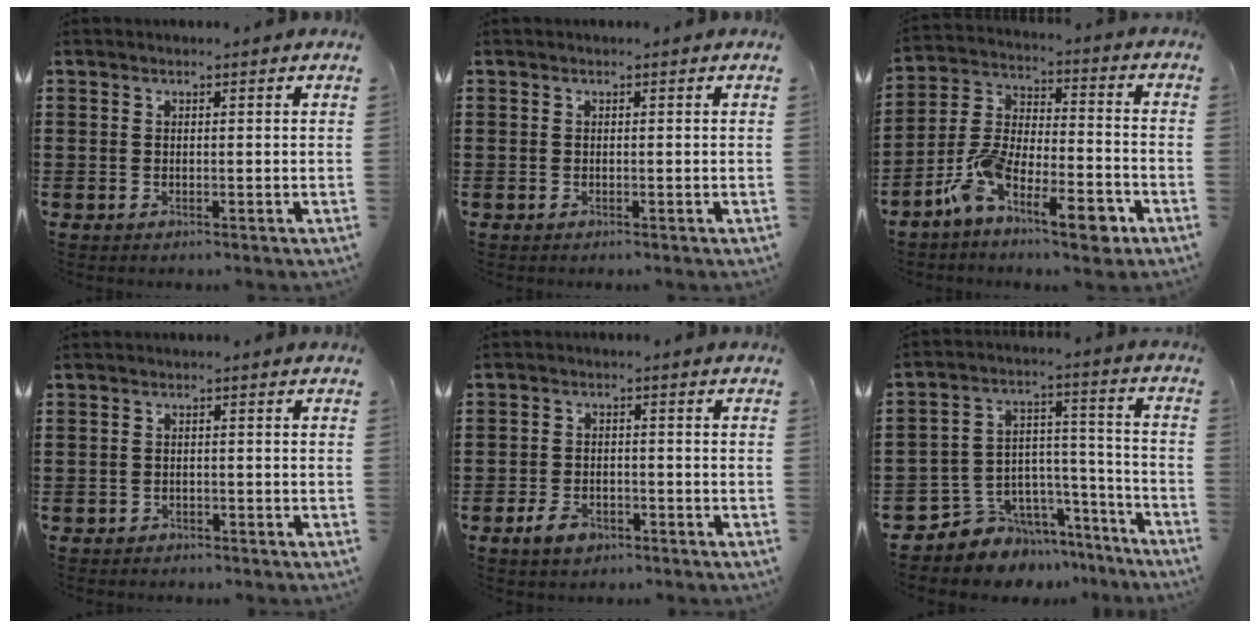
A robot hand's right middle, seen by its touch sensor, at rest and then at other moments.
{"total": 0.0}
{"total": 12.0, "force": [-8.0, 4.2, 7.9], "torque": [-0.157, 0.021, -0.153]}
{"total": 1.3, "force": [-1.1, 0.5, -0.1], "torque": [-0.002, 0.004, -0.027]}
{"total": 3.5, "force": [-2.3, 1.9, 1.7], "torque": [-0.039, 0.004, -0.048]}
{"total": 6.7, "force": [-5.3, 4.0, -0.4], "torque": [-0.007, 0.011, -0.100]}